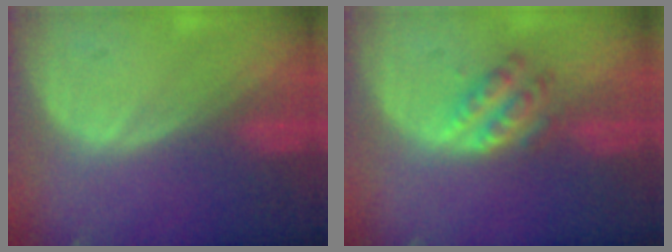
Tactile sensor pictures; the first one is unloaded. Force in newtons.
{"total": 4.9, "press": 4.7, "slide": 1.6}